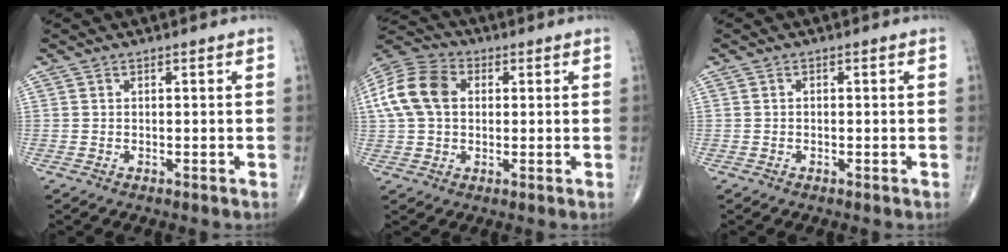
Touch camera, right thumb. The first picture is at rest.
{"total": 12.7, "force": [2.1, 9.1, 8.7], "torque": [-0.173, 0.025, 0.032]}
{"total": 0.0}